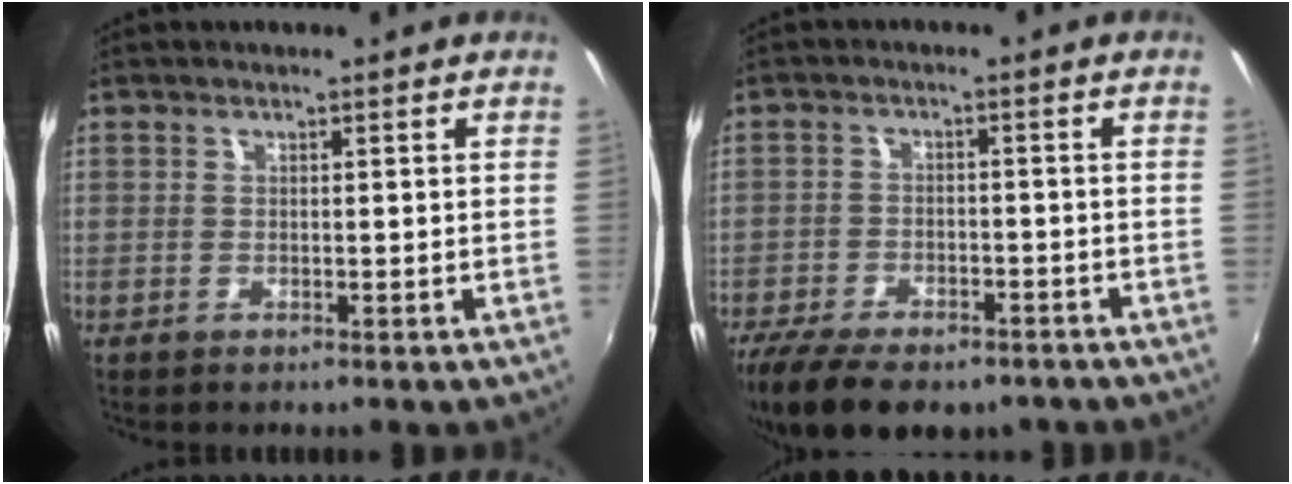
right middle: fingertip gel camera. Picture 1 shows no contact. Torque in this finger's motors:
{"motor_torque": [1.10, -1.03, 0.17, 0.07]}